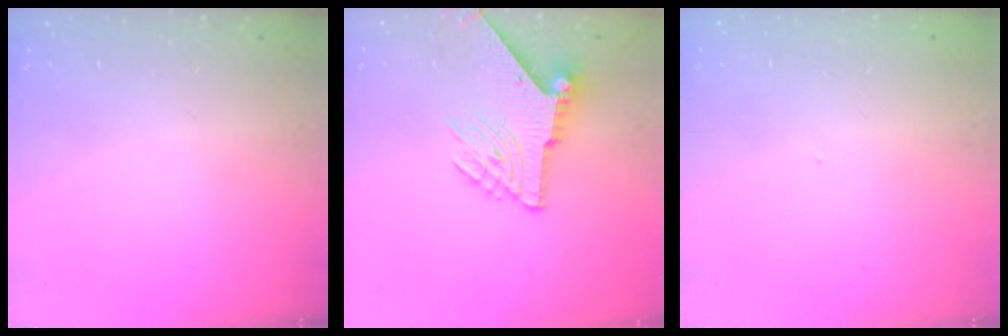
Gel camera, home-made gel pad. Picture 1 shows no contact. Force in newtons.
{"total": 7.4, "press": 7.3, "slide": 0.9}
{"total": 0.0}